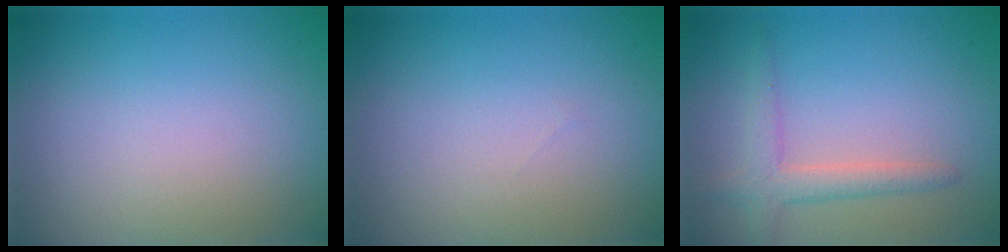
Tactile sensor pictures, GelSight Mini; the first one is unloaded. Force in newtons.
{"total": 0.0}
{"total": 2.7, "press": 2.7, "slide": 0.2}